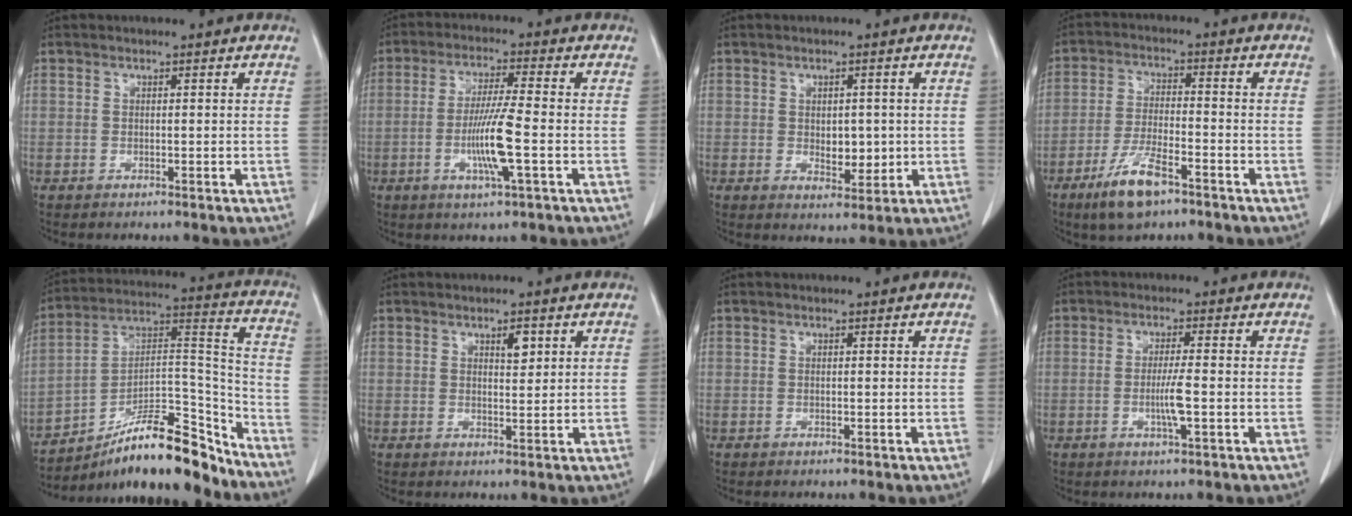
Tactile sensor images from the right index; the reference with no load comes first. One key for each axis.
{"total": 8.3, "fx": -2.2, "fy": -0.3, "fz": 8.0, "tx": -0.155, "ty": -0.009, "tz": -0.042}
{"total": 4.0, "fx": 0.0, "fy": 2.3, "fz": 3.2, "tx": -0.043, "ty": -0.005, "tz": 0.009}
{"total": 8.7, "fx": -5.6, "fy": 2.1, "fz": 6.4, "tx": -0.131, "ty": -0.014, "tz": -0.100}
{"total": 20.3, "fx": -16.2, "fy": 4.6, "fz": 11.4, "tx": -0.170, "ty": 0.038, "tz": -0.266}
{"total": 2.3, "fx": 1.1, "fy": 0.8, "fz": 1.8, "tx": -0.028, "ty": -0.004, "tz": 0.019}
{"total": 0.0}
{"total": 3.8, "fx": -0.9, "fy": -0.2, "fz": 3.7, "tx": -0.072, "ty": -0.005, "tz": -0.017}